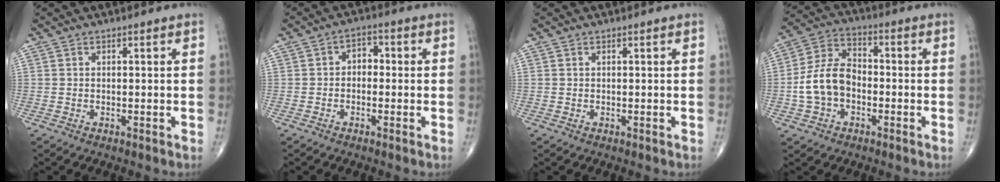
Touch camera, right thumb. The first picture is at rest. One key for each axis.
{"total": 3.3, "fx": -0.4, "fy": 2.4, "fz": 2.2, "tx": -0.014, "ty": 0.015, "tz": -0.019}
{"total": 0.0}
{"total": 10.7, "fx": -2.2, "fy": 7.5, "fz": 7.3, "tx": -0.134, "ty": 0.039, "tz": -0.050}